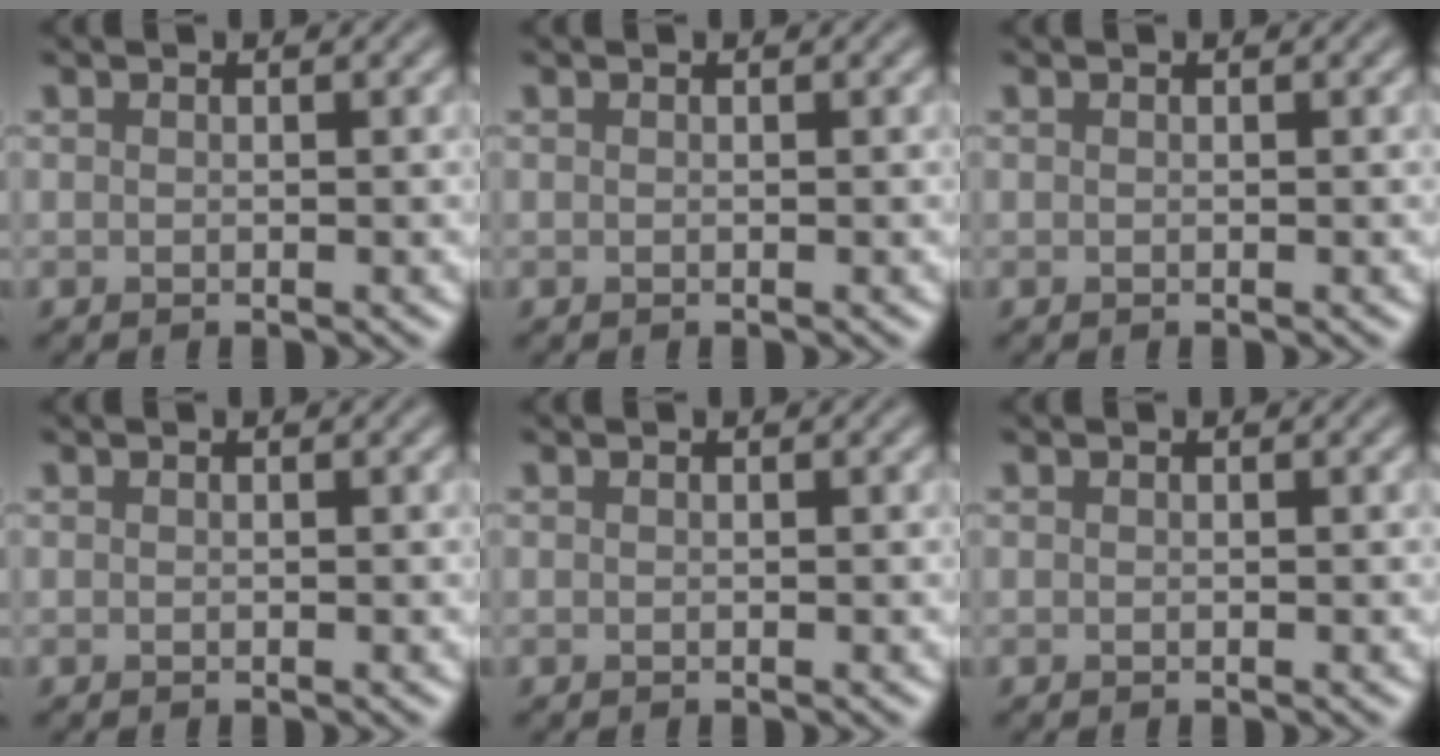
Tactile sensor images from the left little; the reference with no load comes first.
{"total": 0.0}
{"total": 0.0}
{"total": 0.0}
{"total": 0.0}
{"total": 0.0}